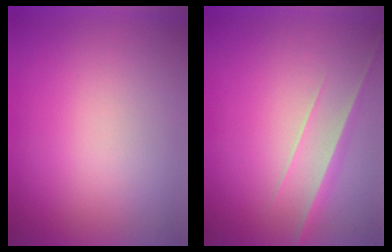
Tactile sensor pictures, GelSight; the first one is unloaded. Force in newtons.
{"total": 2.9}